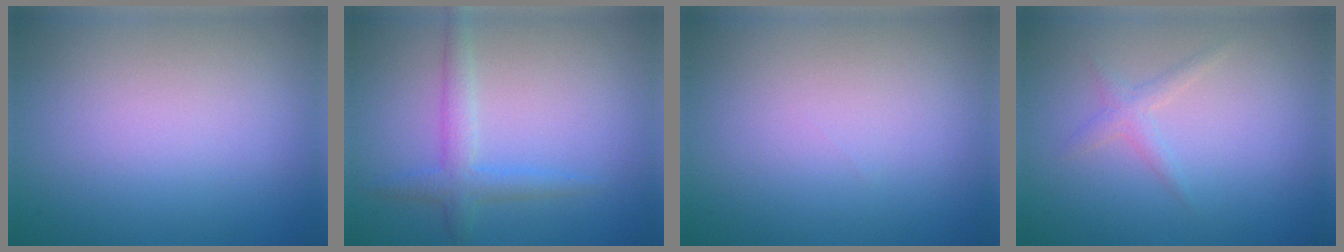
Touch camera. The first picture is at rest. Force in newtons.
{"total": 2.5, "press": 2.5, "slide": 0.1}
{"total": 0.0}
{"total": 1.2, "press": 1.2, "slide": 0.1}